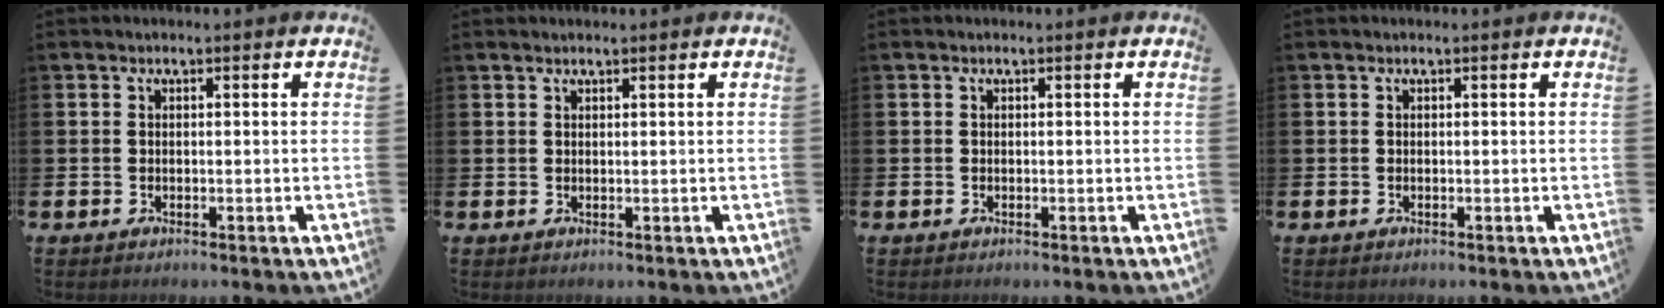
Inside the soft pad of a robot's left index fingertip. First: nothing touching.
{"total": 1.0, "force": [1.0, 0.2, 0.1], "torque": [0.001, 0.001, 0.017]}
{"total": 0.0}
{"total": 0.0}